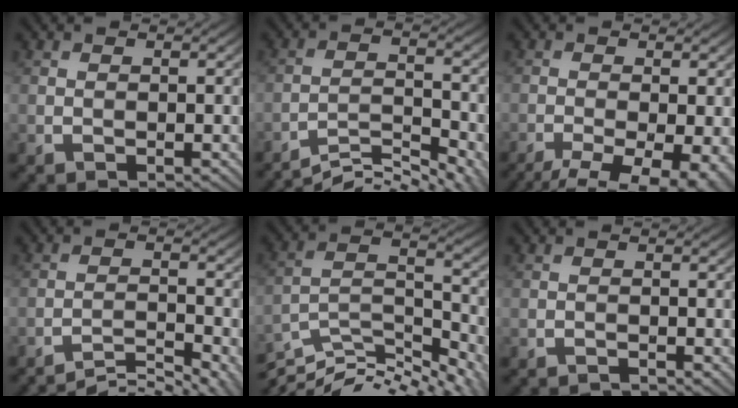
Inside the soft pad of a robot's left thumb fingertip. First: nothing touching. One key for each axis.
{"total": 8.3, "fx": -7.2, "fy": 1.5, "fz": 3.8, "tx": -0.072, "ty": 0.001, "tz": -0.115}
{"total": 11.1, "fx": -7.2, "fy": 3.8, "fz": 7.5, "tx": -0.121, "ty": -0.031, "tz": -0.085}
{"total": 5.6, "fx": -4.8, "fy": 0.8, "fz": 2.9, "tx": -0.052, "ty": 0.005, "tz": -0.078}
{"total": 12.5, "fx": -10.0, "fy": 3.5, "fz": 6.7, "tx": -0.139, "ty": -0.007, "tz": -0.168}
{"total": 0.8, "fx": -0.8, "fy": 0.0, "fz": 0.1, "tx": 0.000, "ty": 0.001, "tz": -0.018}